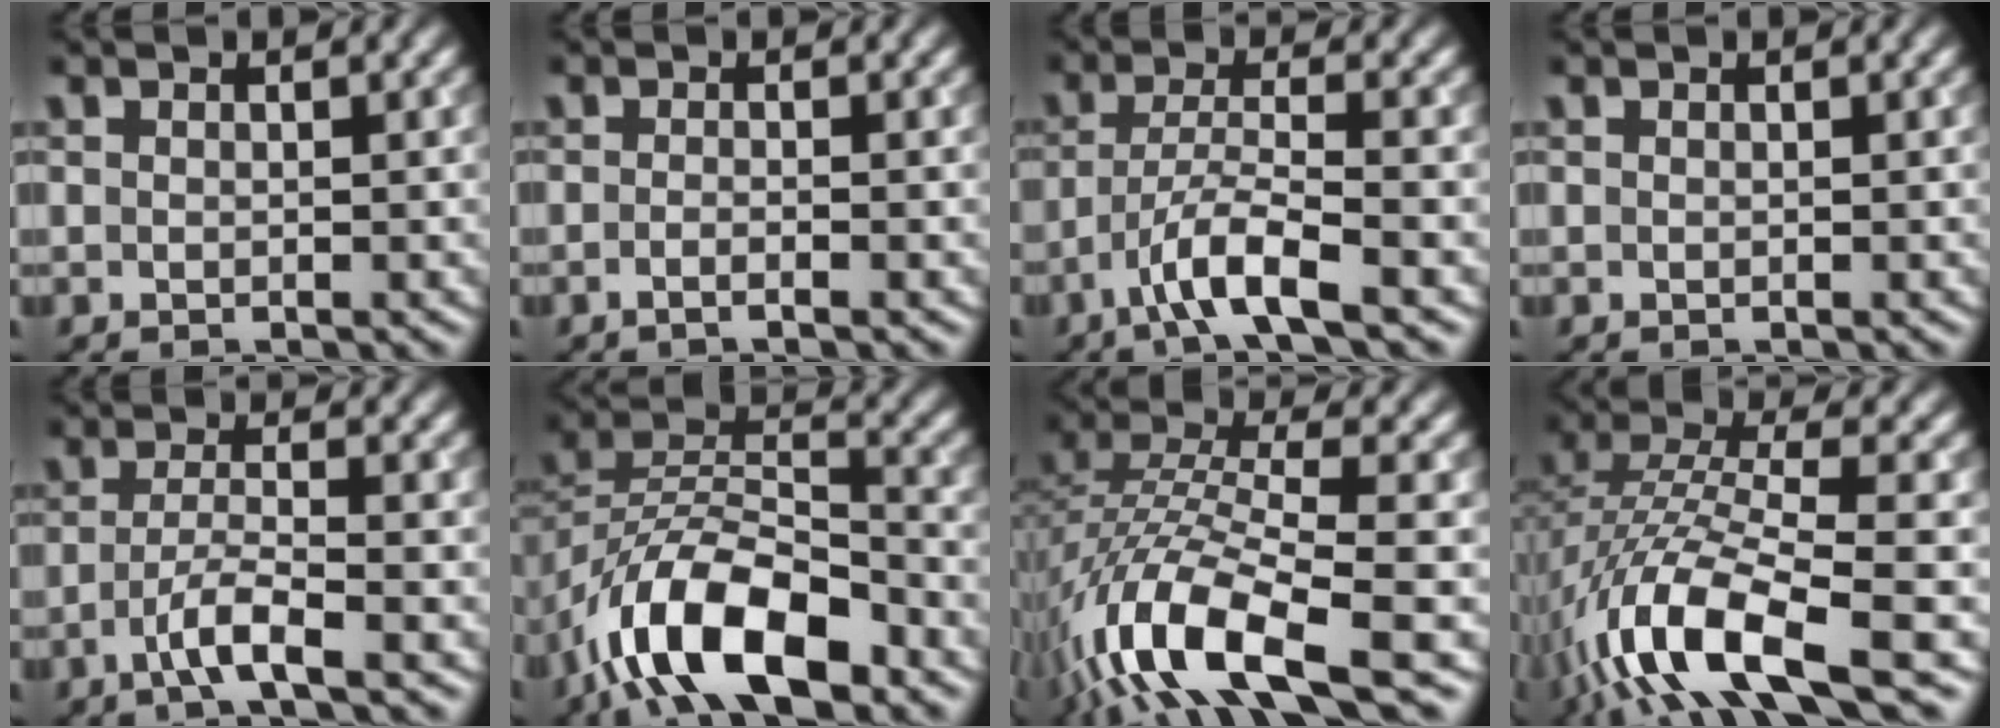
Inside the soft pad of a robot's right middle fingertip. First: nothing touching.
{"total": 1.3, "force": [-0.6, 0.4, 1.1], "torque": [-0.012, -0.005, -0.015]}
{"total": 4.7, "force": [-2.7, 0.7, 3.8], "torque": [-0.067, 0.007, -0.058]}
{"total": 0.0}
{"total": 3.2, "force": [-1.6, 0.4, 2.7], "torque": [-0.049, 0.006, -0.040]}
{"total": 11.4, "force": [-7.0, 4.7, 7.6], "torque": [-0.132, 0.005, -0.143]}
{"total": 11.2, "force": [-5.7, 3.6, 8.9], "torque": [-0.174, 0.005, -0.114]}
{"total": 11.0, "force": [-5.3, 3.4, 9.0], "torque": [-0.176, 0.008, -0.105]}